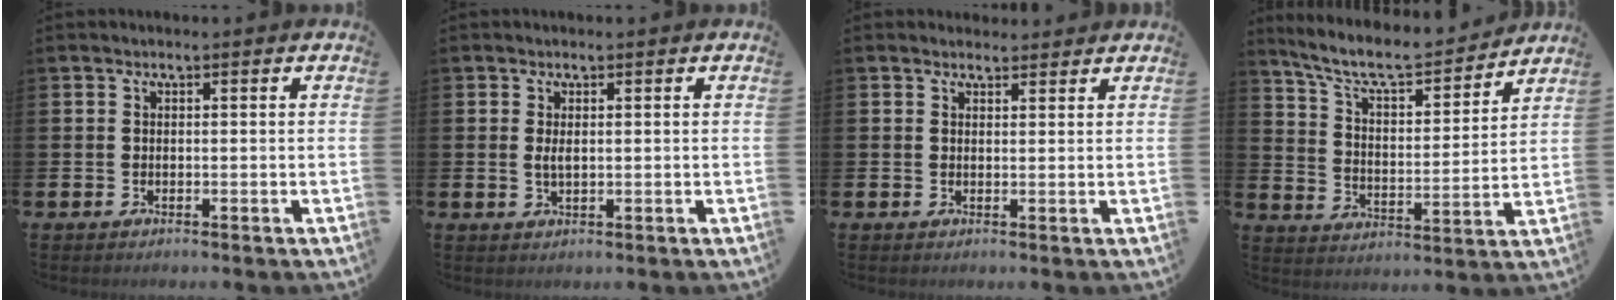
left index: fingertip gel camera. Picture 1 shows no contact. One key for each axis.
{"total": 1.4, "fx": 0.2, "fy": 0.5, "fz": 1.3, "tx": -0.024, "ty": 0.001, "tz": 0.001}
{"total": 1.6, "fx": 1.5, "fy": 0.6, "fz": -0.1, "tx": 0.009, "ty": -0.005, "tz": 0.026}
{"total": 8.2, "fx": 7.5, "fy": 1.9, "fz": 2.9, "tx": -0.086, "ty": -0.054, "tz": 0.127}